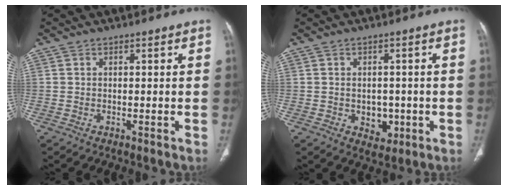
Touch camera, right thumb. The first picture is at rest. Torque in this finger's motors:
{"motor_torque": [-0.43, 0.26, -0.19, 0.08, 0.00]}